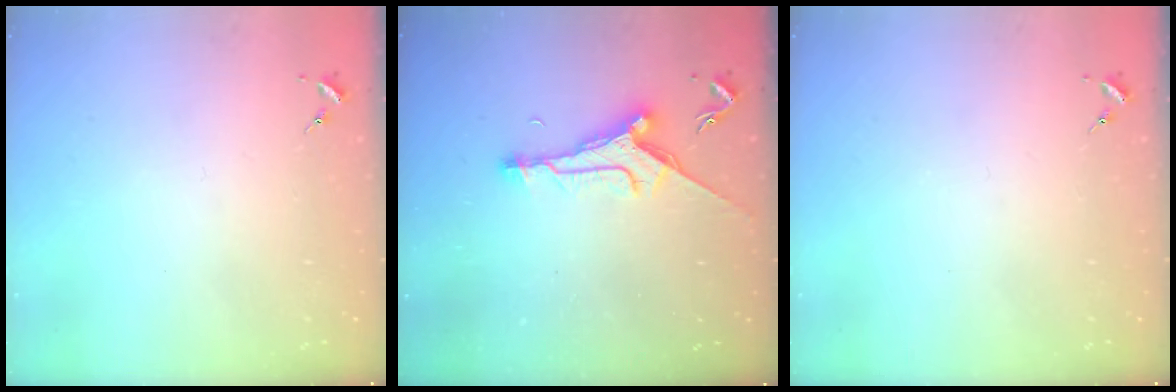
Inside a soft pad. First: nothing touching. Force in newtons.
{"total": 11.4, "press": 11.3, "slide": 1.0}
{"total": 0.0}